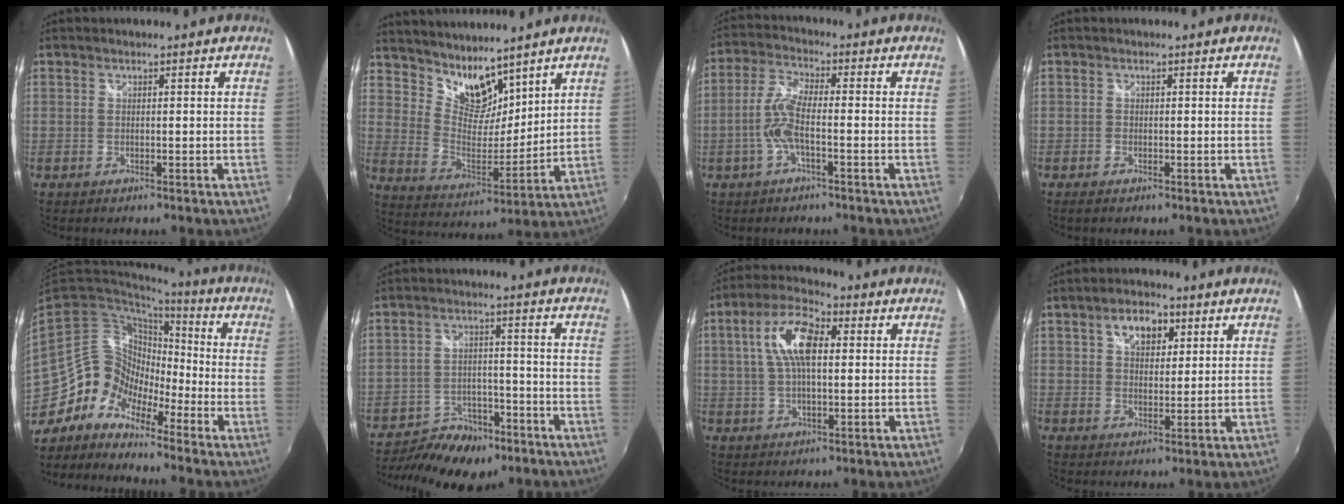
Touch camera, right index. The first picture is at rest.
{"total": 11.0, "force": [9.0, 4.7, 4.1], "torque": [-0.073, -0.006, 0.175]}
{"total": 6.4, "force": [-2.1, 1.3, 5.9], "torque": [-0.134, 0.007, -0.043]}
{"total": 1.1, "force": [-0.8, 0.5, 0.4], "torque": [-0.011, -0.005, -0.017]}
{"total": 12.0, "force": [-8.8, 6.7, 4.4], "torque": [-0.072, 0.024, -0.189]}
{"total": 14.0, "force": [-9.9, 7.8, 6.3], "torque": [-0.152, -0.005, -0.144]}
{"total": 10.7, "force": [2.2, 4.6, 9.4], "torque": [-0.182, 0.023, 0.035]}
{"total": 6.8, "force": [3.1, 4.1, 4.5], "torque": [-0.073, 0.018, 0.051]}